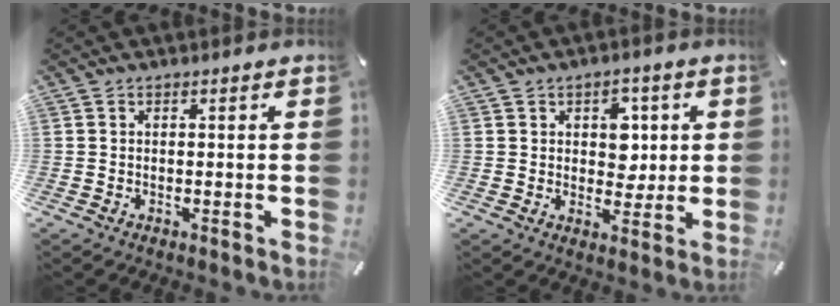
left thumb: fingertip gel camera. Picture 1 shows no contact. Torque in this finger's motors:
{"motor_torque": [1.18, 0.84, 0.42, -0.44, 0.00]}